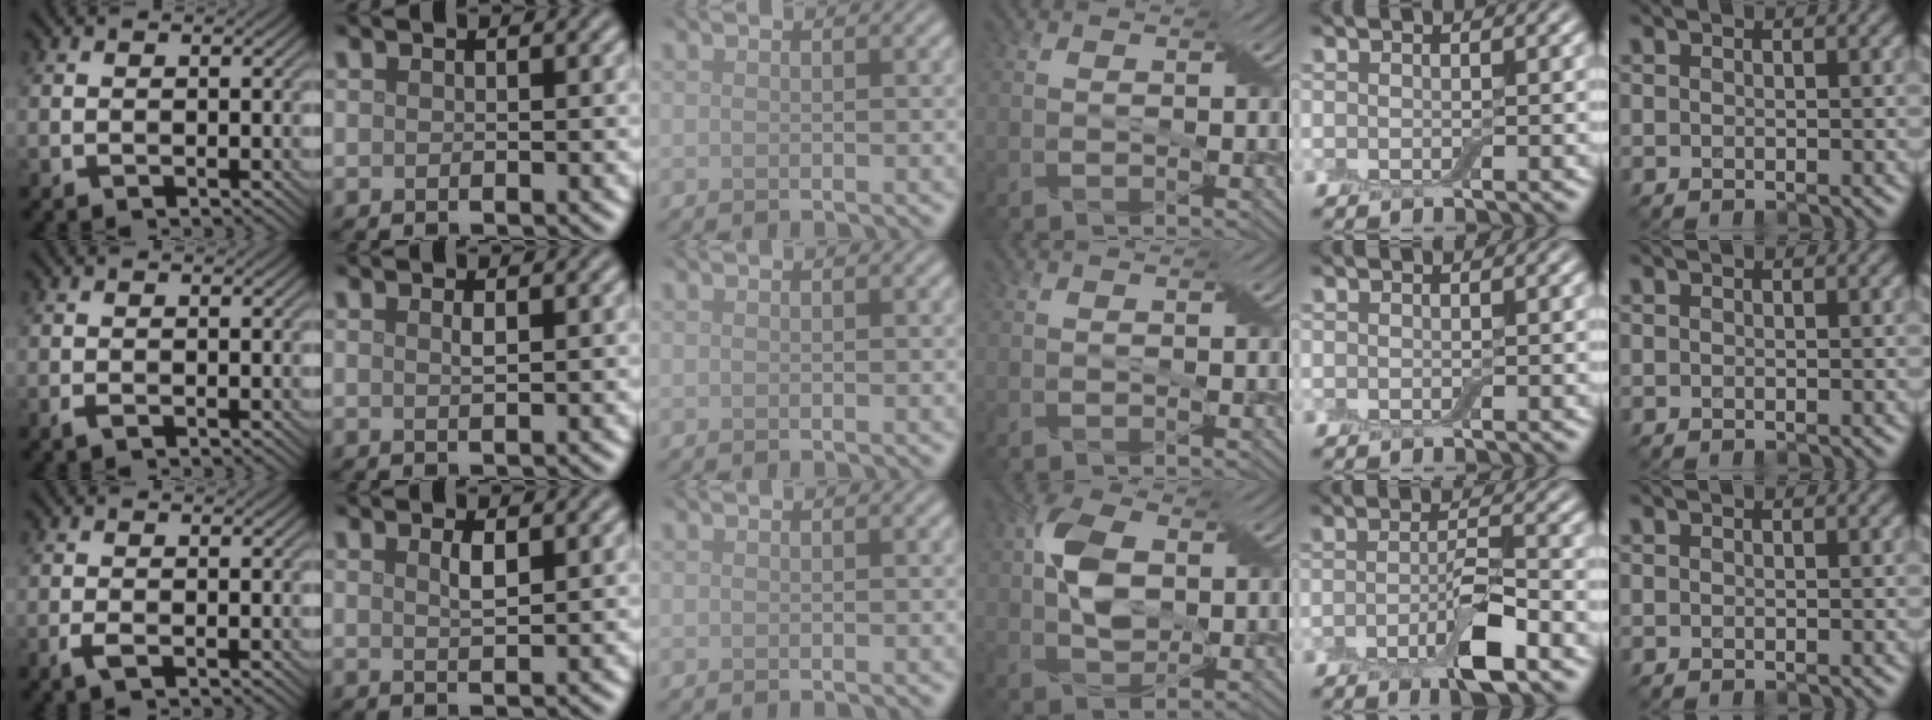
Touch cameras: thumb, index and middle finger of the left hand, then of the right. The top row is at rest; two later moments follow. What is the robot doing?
{"motion": "insert", "object": "box of matches"}